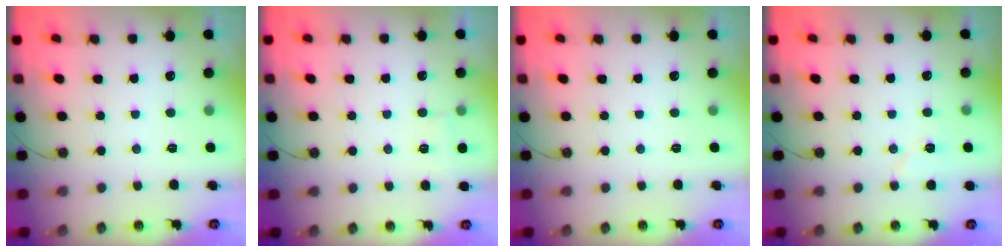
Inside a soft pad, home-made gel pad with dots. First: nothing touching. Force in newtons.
{"total": 2.6, "press": 2.4, "slide": 0.9}
{"total": 0.0}
{"total": 5.6, "press": 5.6, "slide": 0.8}